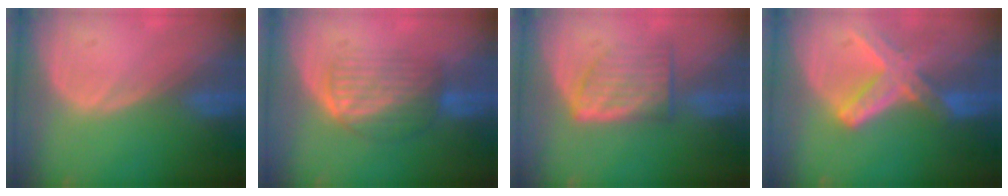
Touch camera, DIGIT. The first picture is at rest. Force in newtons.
{"total": 6.2, "press": 6.0, "slide": 1.5}
{"total": 6.0, "press": 5.8, "slide": 1.7}
{"total": 8.2, "press": 7.3, "slide": 3.9}